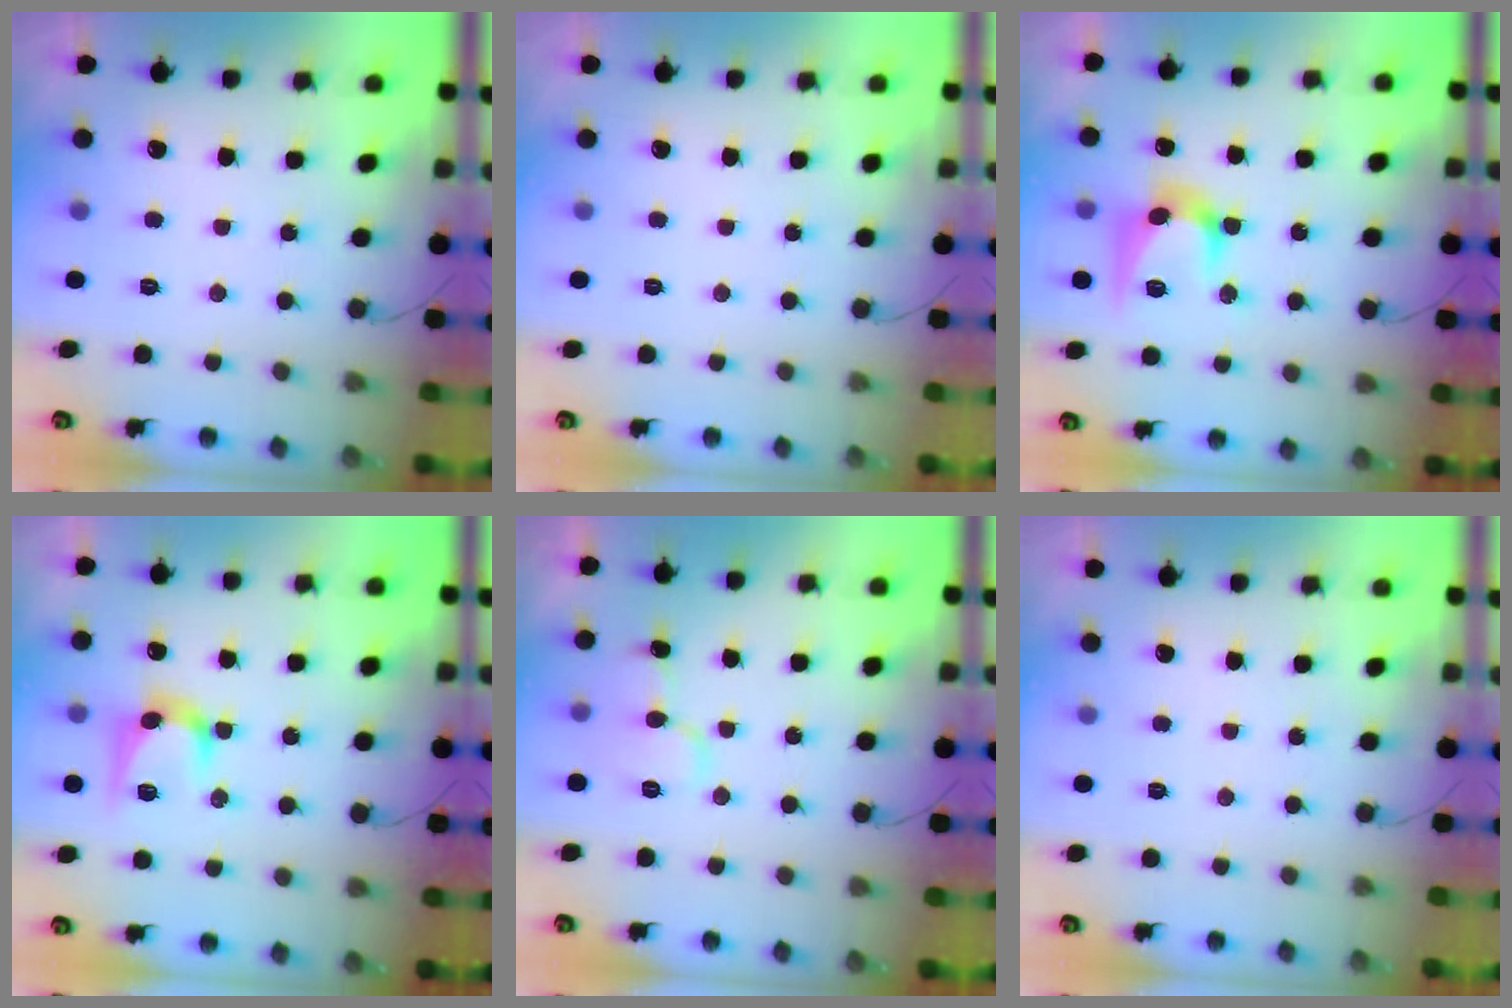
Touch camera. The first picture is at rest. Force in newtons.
{"total": 0.0}
{"total": 12.9, "press": 12.9, "slide": 0.5}
{"total": 9.9, "press": 9.9, "slide": 0.3}
{"total": 8.5, "press": 8.5, "slide": 1.0}
{"total": 0.0}